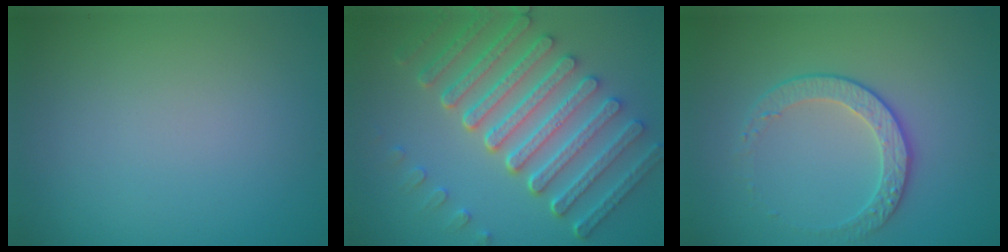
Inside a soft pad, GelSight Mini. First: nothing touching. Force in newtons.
{"total": 8.1, "press": 6.1, "slide": 5.3}
{"total": 2.4, "press": 1.9, "slide": 1.5}